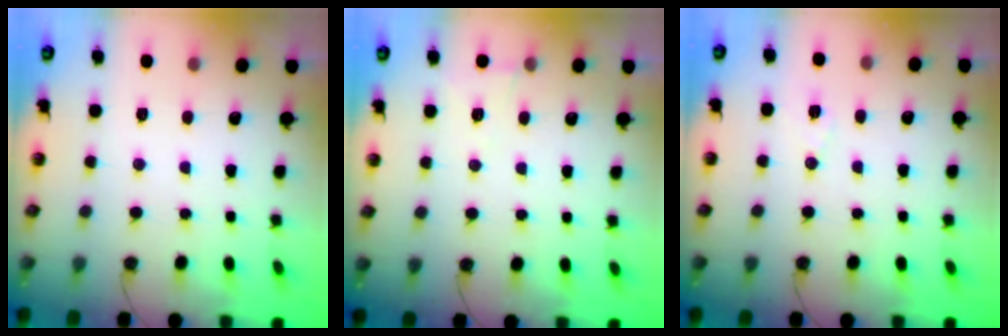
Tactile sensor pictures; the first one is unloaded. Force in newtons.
{"total": 5.6, "press": 3.6, "slide": 4.4}
{"total": 6.8, "press": 5.1, "slide": 4.5}